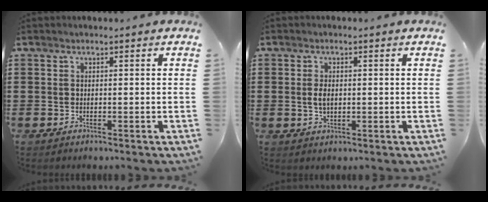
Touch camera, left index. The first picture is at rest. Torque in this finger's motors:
{"motor_torque": [0.61, 0.59, 0.42, 0.09]}